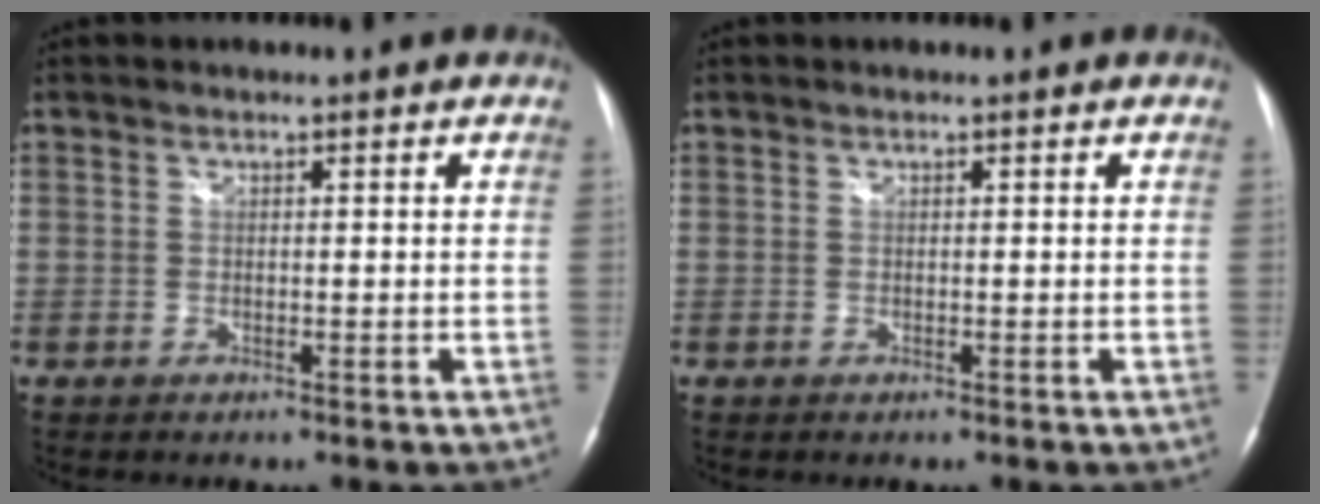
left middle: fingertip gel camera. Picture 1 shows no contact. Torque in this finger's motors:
{"motor_torque": [-0.08, -0.07, 0.00, 0.00]}